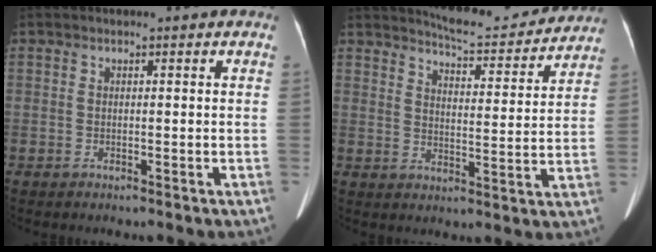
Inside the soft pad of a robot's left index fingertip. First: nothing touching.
{"total": 12.1, "force": [11.7, 1.7, 2.6], "torque": [-0.035, -0.013, 0.150]}